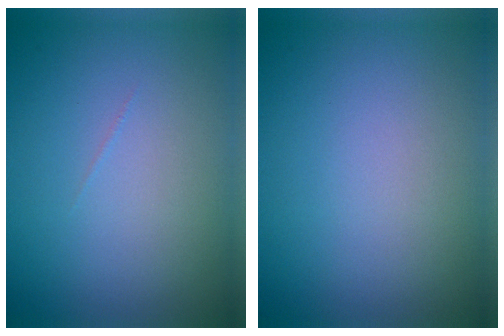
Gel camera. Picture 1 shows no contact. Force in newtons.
{"total": 0.0}